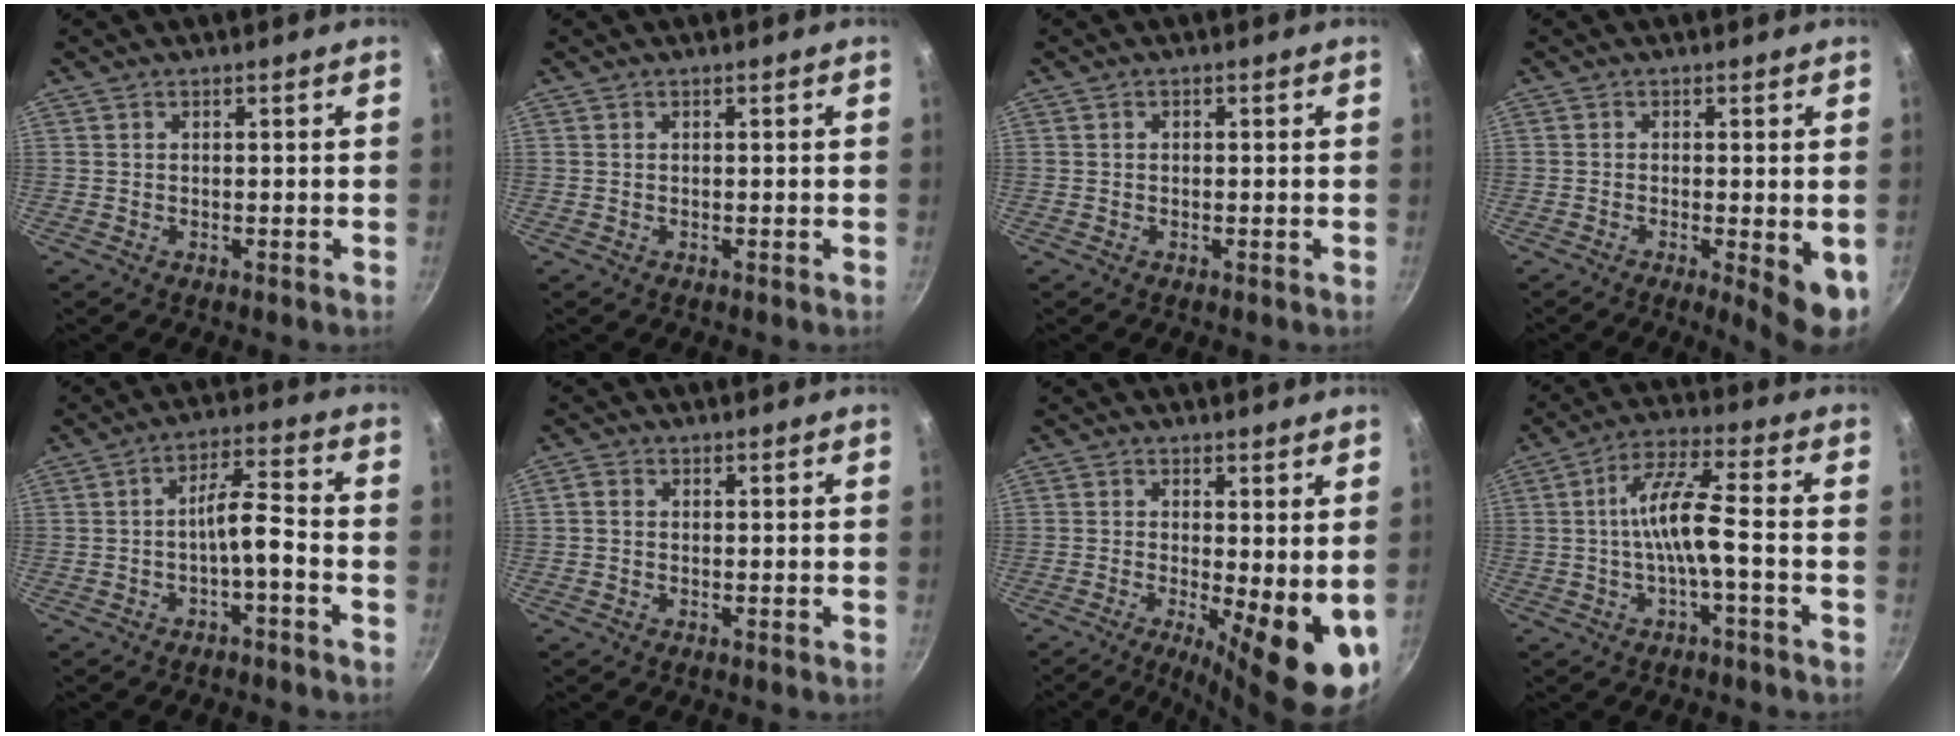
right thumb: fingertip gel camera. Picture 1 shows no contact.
{"total": 0.0}
{"total": 0.6, "force": [0.0, 0.5, 0.3], "torque": [-0.003, 0.005, 0.000]}
{"total": 7.2, "force": [-1.7, 1.8, 6.7], "torque": [-0.080, -0.008, -0.019]}
{"total": 6.1, "force": [-2.5, 1.2, 5.5], "torque": [-0.105, 0.038, -0.040]}
{"total": 1.5, "force": [0.0, 1.3, 0.7], "torque": [-0.015, 0.006, -0.004]}
{"total": 12.7, "force": [-1.9, 3.9, 12.0], "torque": [-0.142, -0.015, -0.020]}
{"total": 9.0, "force": [-1.6, 1.5, 8.8], "torque": [-0.175, 0.031, -0.036]}